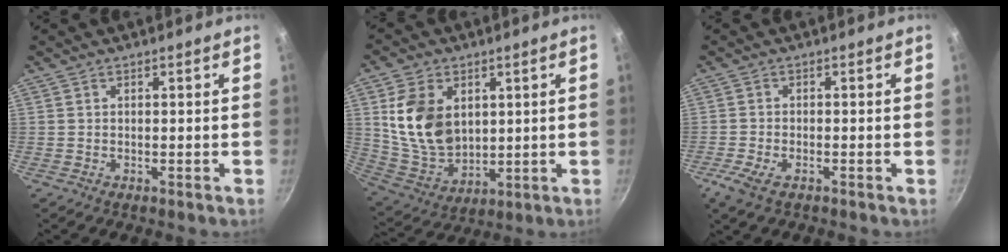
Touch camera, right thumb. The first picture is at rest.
{"total": 14.6, "force": [3.4, 10.3, 9.8], "torque": [-0.159, -0.028, 0.080]}
{"total": 4.1, "force": [-2.3, 1.7, 3.0], "torque": [-0.073, 0.000, -0.049]}